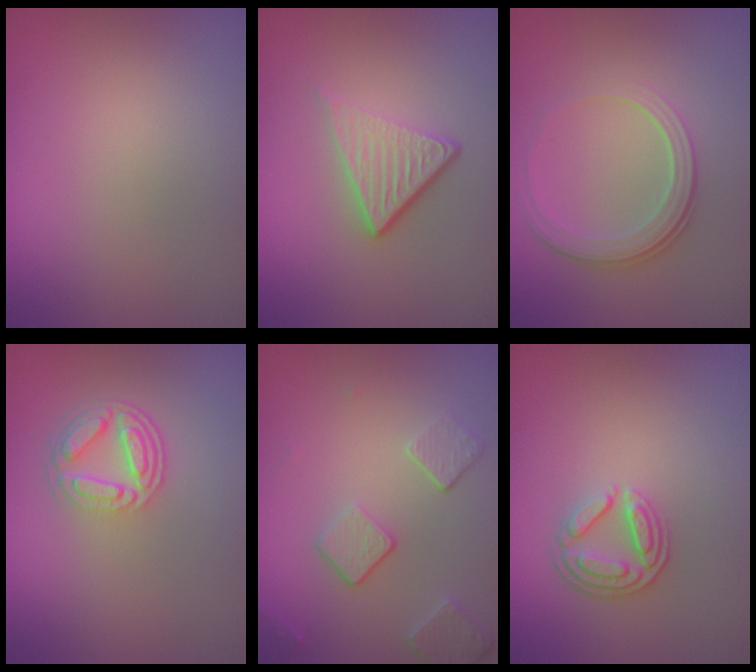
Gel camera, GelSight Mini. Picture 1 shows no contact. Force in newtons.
{"total": 4.1, "press": 2.6, "slide": 3.2}
{"total": 3.8, "press": 2.7, "slide": 2.6}
{"total": 4.3, "press": 3.2, "slide": 2.8}
{"total": 3.6, "press": 2.9, "slide": 2.2}
{"total": 2.9, "press": 2.5, "slide": 1.6}